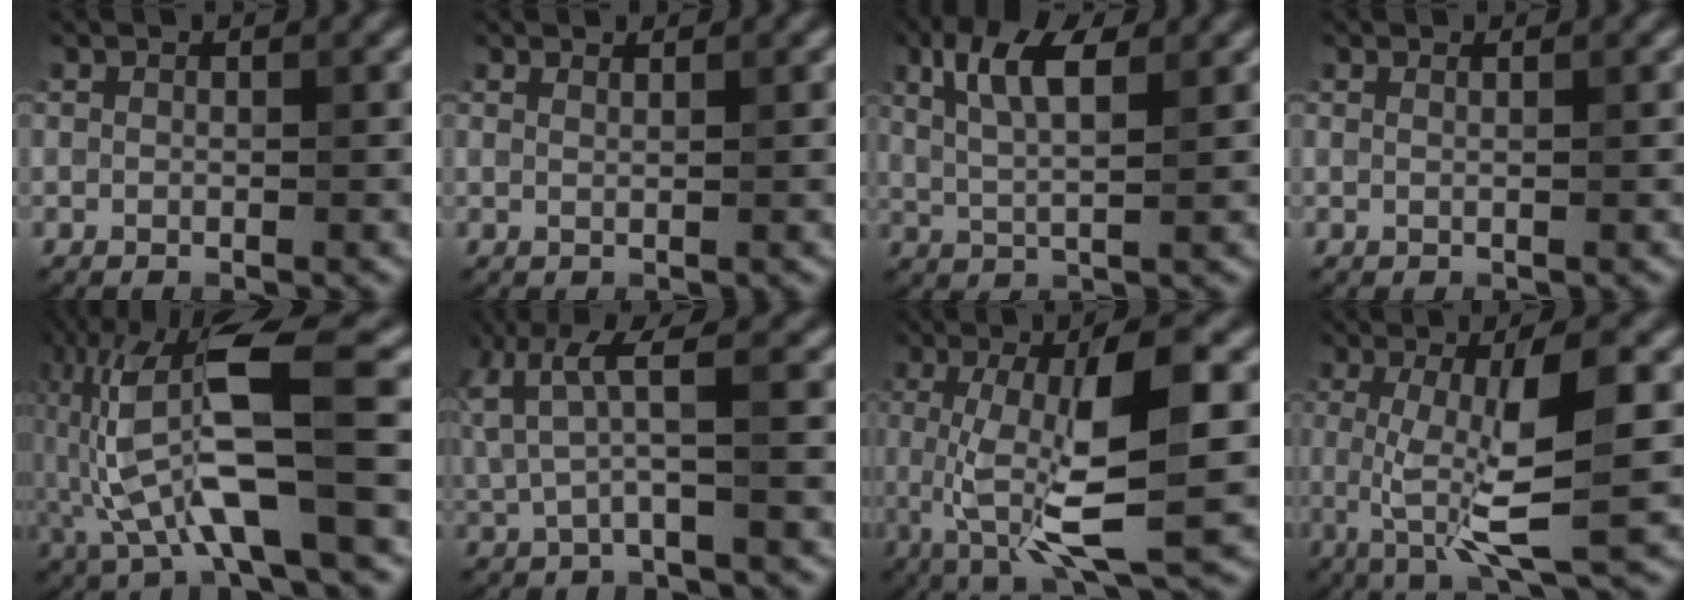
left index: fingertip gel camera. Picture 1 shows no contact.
{"total": 1.4, "force": [1.0, 0.5, 0.7], "torque": [0.001, -0.003, 0.002]}
{"total": 5.3, "force": [2.1, 1.8, 4.6], "torque": [-0.092, 0.004, 0.036]}
{"total": 1.2, "force": [0.7, 0.6, 0.8], "torque": [-0.003, -0.006, -0.004]}
{"total": 10.8, "force": [-1.6, 2.8, 10.4], "torque": [-0.217, 0.011, -0.029]}
{"total": 3.6, "force": [0.8, 0.4, 3.5], "torque": [-0.077, 0.003, 0.020]}
{"total": 10.1, "force": [0.0, 2.6, 9.7], "torque": [-0.163, -0.004, 0.004]}
{"total": 8.1, "force": [0.0, 1.7, 7.9], "torque": [-0.130, -0.007, 0.003]}